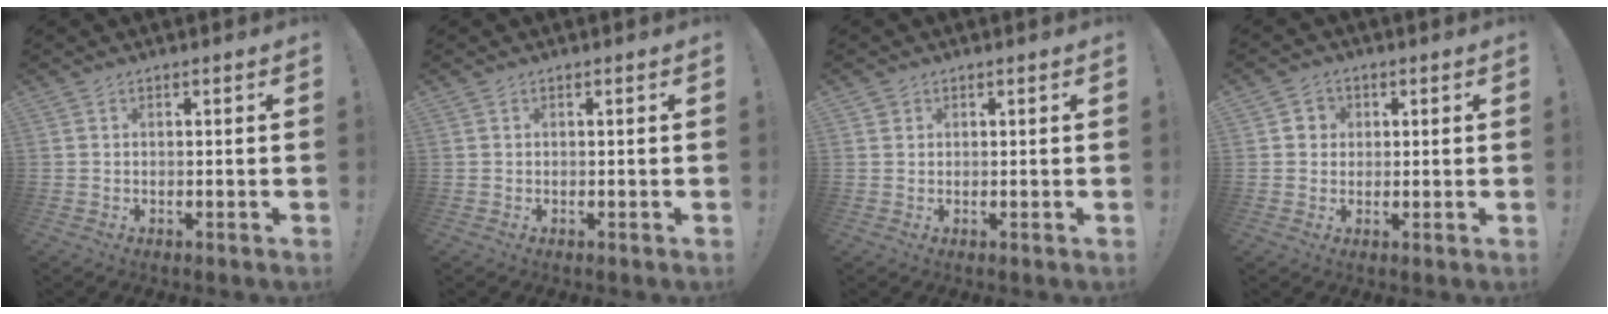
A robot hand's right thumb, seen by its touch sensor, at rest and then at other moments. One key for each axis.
{"total": 0.0}
{"total": 1.1, "fx": 0.7, "fy": 0.8, "fz": 0.1, "tx": 0.006, "ty": -0.002, "tz": 0.012}
{"total": 3.6, "fx": 0.4, "fy": 3.5, "fz": 0.9, "tx": -0.008, "ty": 0.004, "tz": 0.006}